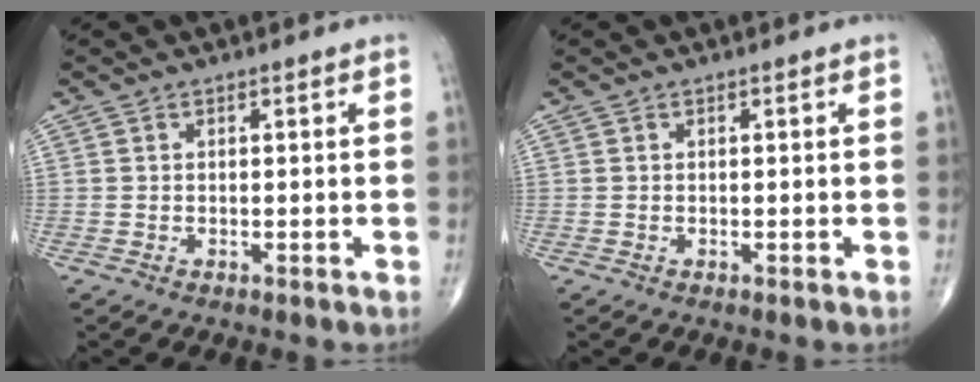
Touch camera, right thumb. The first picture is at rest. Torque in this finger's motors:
{"motor_torque": [0.02, 0.03, -0.01, 0.01, 0.00]}